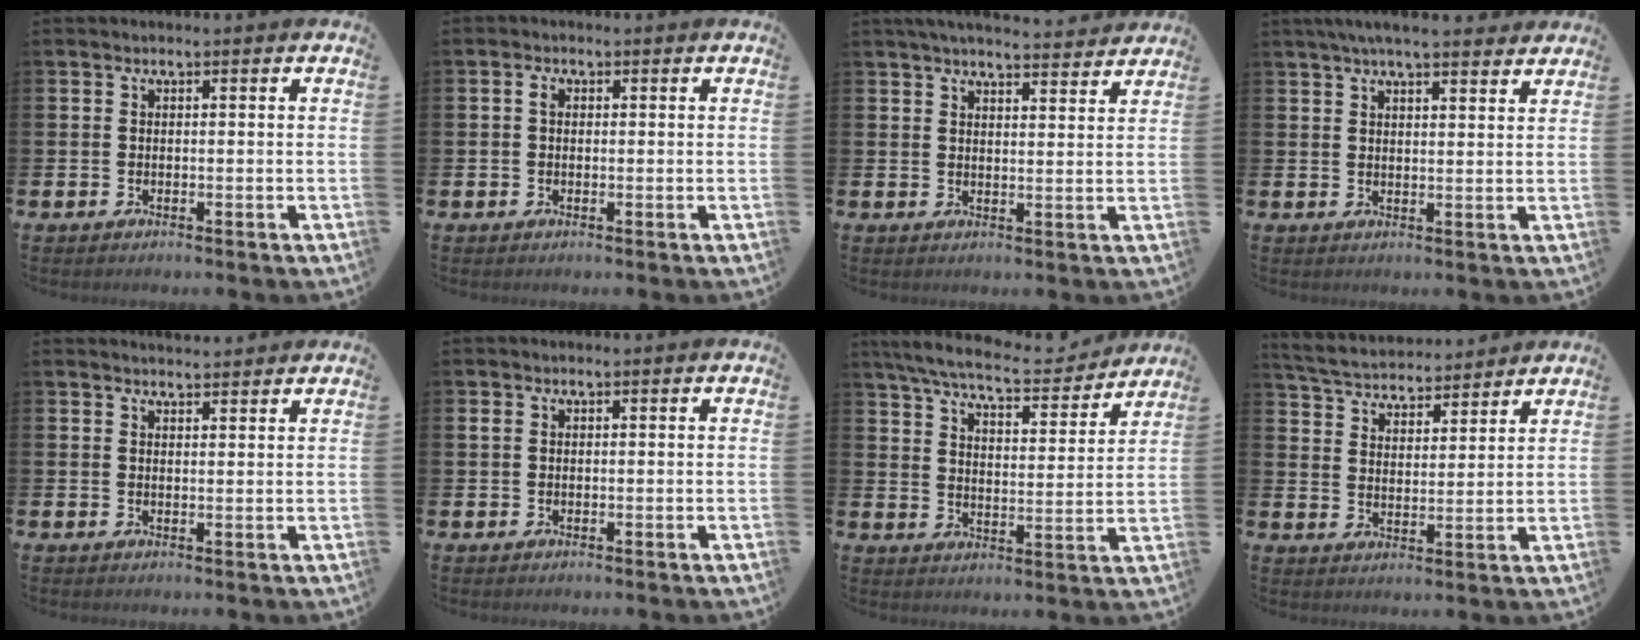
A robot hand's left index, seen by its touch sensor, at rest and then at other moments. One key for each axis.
{"total": 1.4, "fx": 0.2, "fy": 1.0, "fz": 1.0, "tx": -0.013, "ty": 0.005, "tz": 0.000}
{"total": 4.4, "fx": 4.3, "fy": 0.3, "fz": 0.9, "tx": -0.027, "ty": -0.021, "tz": 0.078}
{"total": 4.8, "fx": 4.4, "fy": 0.5, "fz": 1.8, "tx": -0.033, "ty": -0.013, "tz": 0.078}
{"total": 2.4, "fx": 2.4, "fy": 0.2, "fz": 0.0, "tx": 0.009, "ty": -0.018, "tz": 0.042}
{"total": 0.8, "fx": 0.4, "fy": 0.7, "fz": 0.3, "tx": -0.001, "ty": 0.003, "tz": 0.004}
{"total": 7.6, "fx": 7.1, "fy": 1.0, "fz": 2.6, "tx": -0.078, "ty": -0.046, "tz": 0.122}
{"total": 5.1, "fx": 5.0, "fy": 1.0, "fz": 0.3, "tx": -0.031, "ty": -0.036, "tz": 0.085}